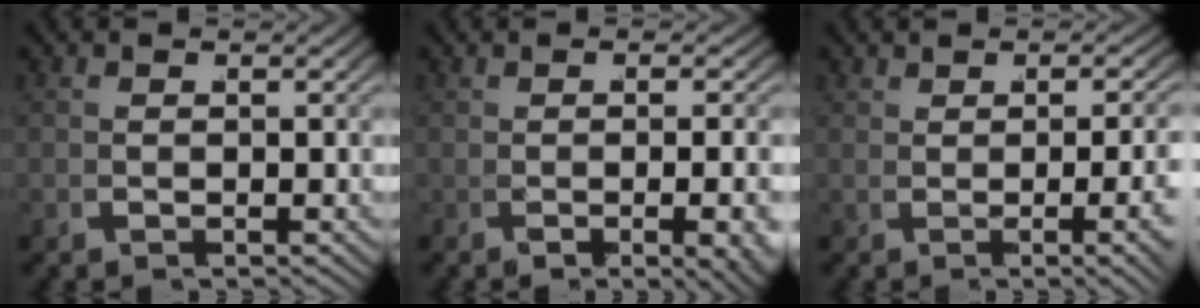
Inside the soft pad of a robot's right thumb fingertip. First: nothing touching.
{"total": 3.5, "force": [-1.2, 1.0, 3.1], "torque": [-0.056, -0.010, -0.016]}
{"total": 2.1, "force": [0.0, 0.1, 2.1], "torque": [-0.030, -0.005, 0.005]}